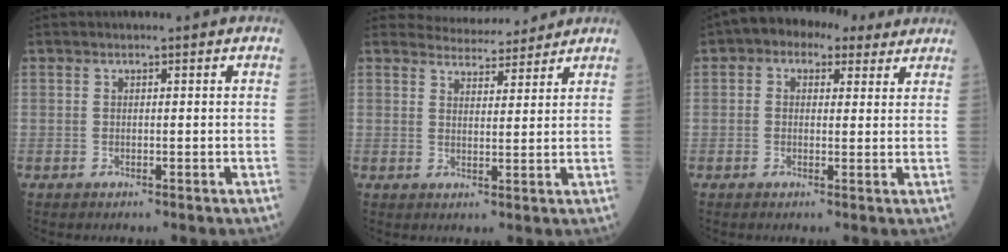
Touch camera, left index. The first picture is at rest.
{"total": 6.9, "force": [6.7, 1.5, 0.3], "torque": [0.000, 0.010, 0.090]}
{"total": 6.8, "force": [4.1, 4.2, 3.4], "torque": [-0.045, 0.039, 0.057]}